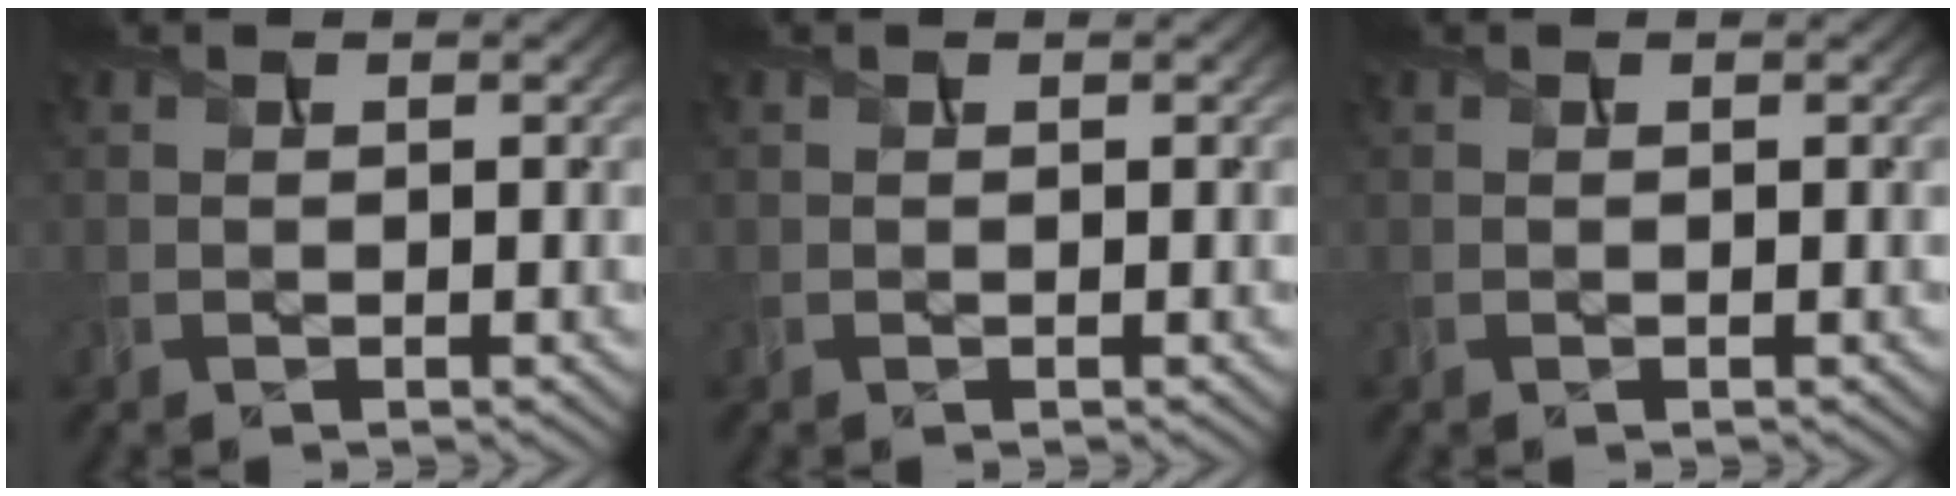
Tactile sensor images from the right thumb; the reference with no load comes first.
{"total": 0.0}
{"total": 0.0}